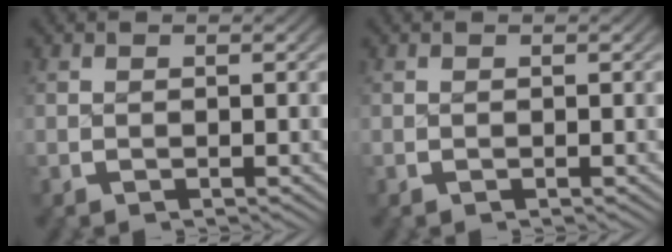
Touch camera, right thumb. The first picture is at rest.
{"total": 0.0}